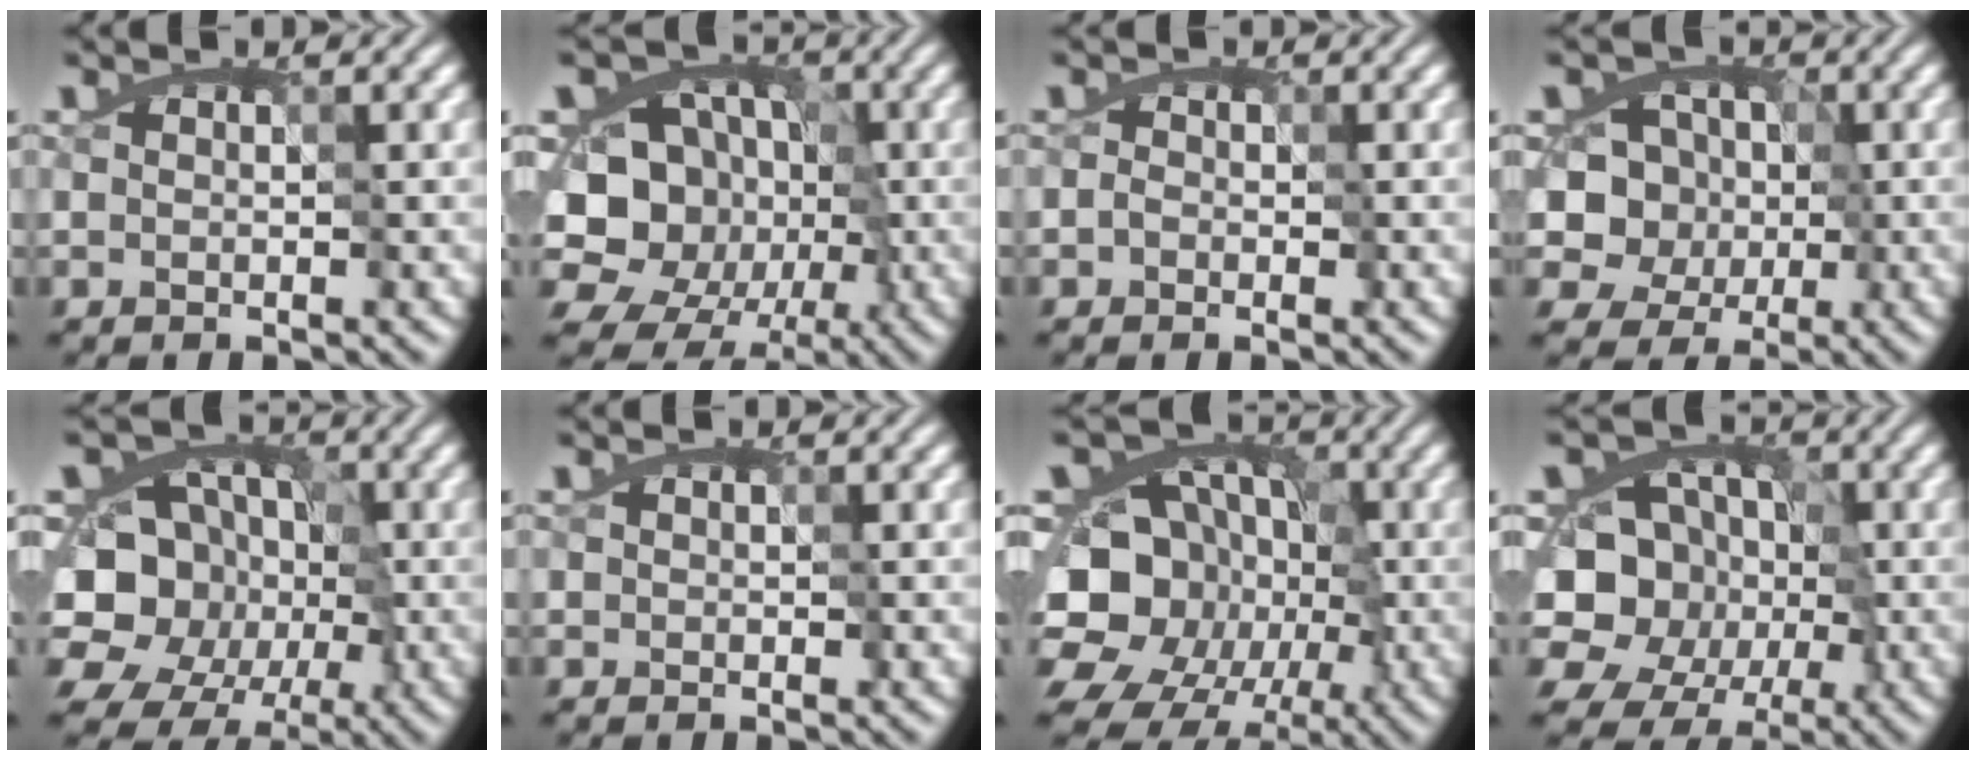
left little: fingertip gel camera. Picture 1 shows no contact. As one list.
[{"total": 13.0, "force": [-4.2, 11.2, 5.0], "torque": [-0.081, -0.004, -0.087]}, {"total": 1.9, "force": [-0.3, 1.8, 0.6], "torque": [-0.002, 0.008, -0.011]}, {"total": 6.3, "force": [-1.9, 5.7, 1.9], "torque": [-0.018, 0.022, -0.057]}, {"total": 11.8, "force": [-4.1, 10.1, 4.6], "torque": [-0.072, -0.015, -0.089]}, {"total": 0.0}, {"total": 16.5, "force": [-6.2, 14.1, 5.7], "torque": [-0.112, -0.019, -0.122]}, {"total": 10.1, "force": [-3.7, 8.6, 3.9], "torque": [-0.050, -0.006, -0.084]}]